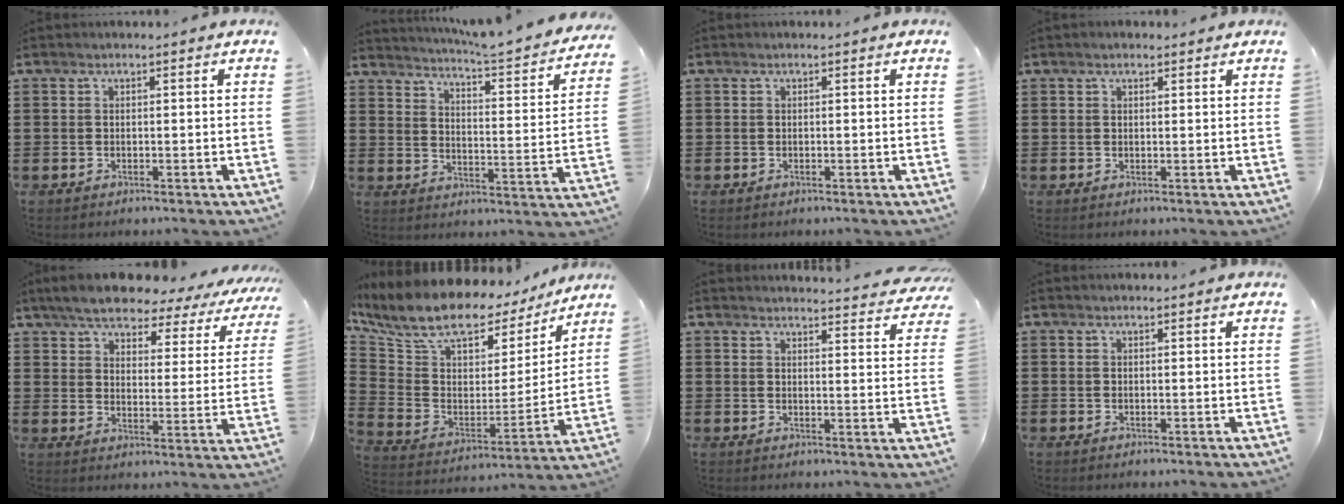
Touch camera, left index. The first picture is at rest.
{"total": 3.9, "force": [3.6, -0.7, 1.4], "torque": [-0.040, -0.039, 0.049]}
{"total": 0.0}
{"total": 0.9, "force": [0.8, 0.3, 0.2], "torque": [-0.005, 0.003, 0.015]}
{"total": 6.3, "force": [5.8, 1.3, 2.2], "torque": [-0.072, -0.030, 0.098]}
{"total": 10.5, "force": [8.4, 4.3, 4.6], "torque": [-0.116, -0.056, 0.144]}
{"total": 3.3, "force": [3.3, -0.1, 0.3], "torque": [-0.010, -0.021, 0.058]}
{"total": 0.0}